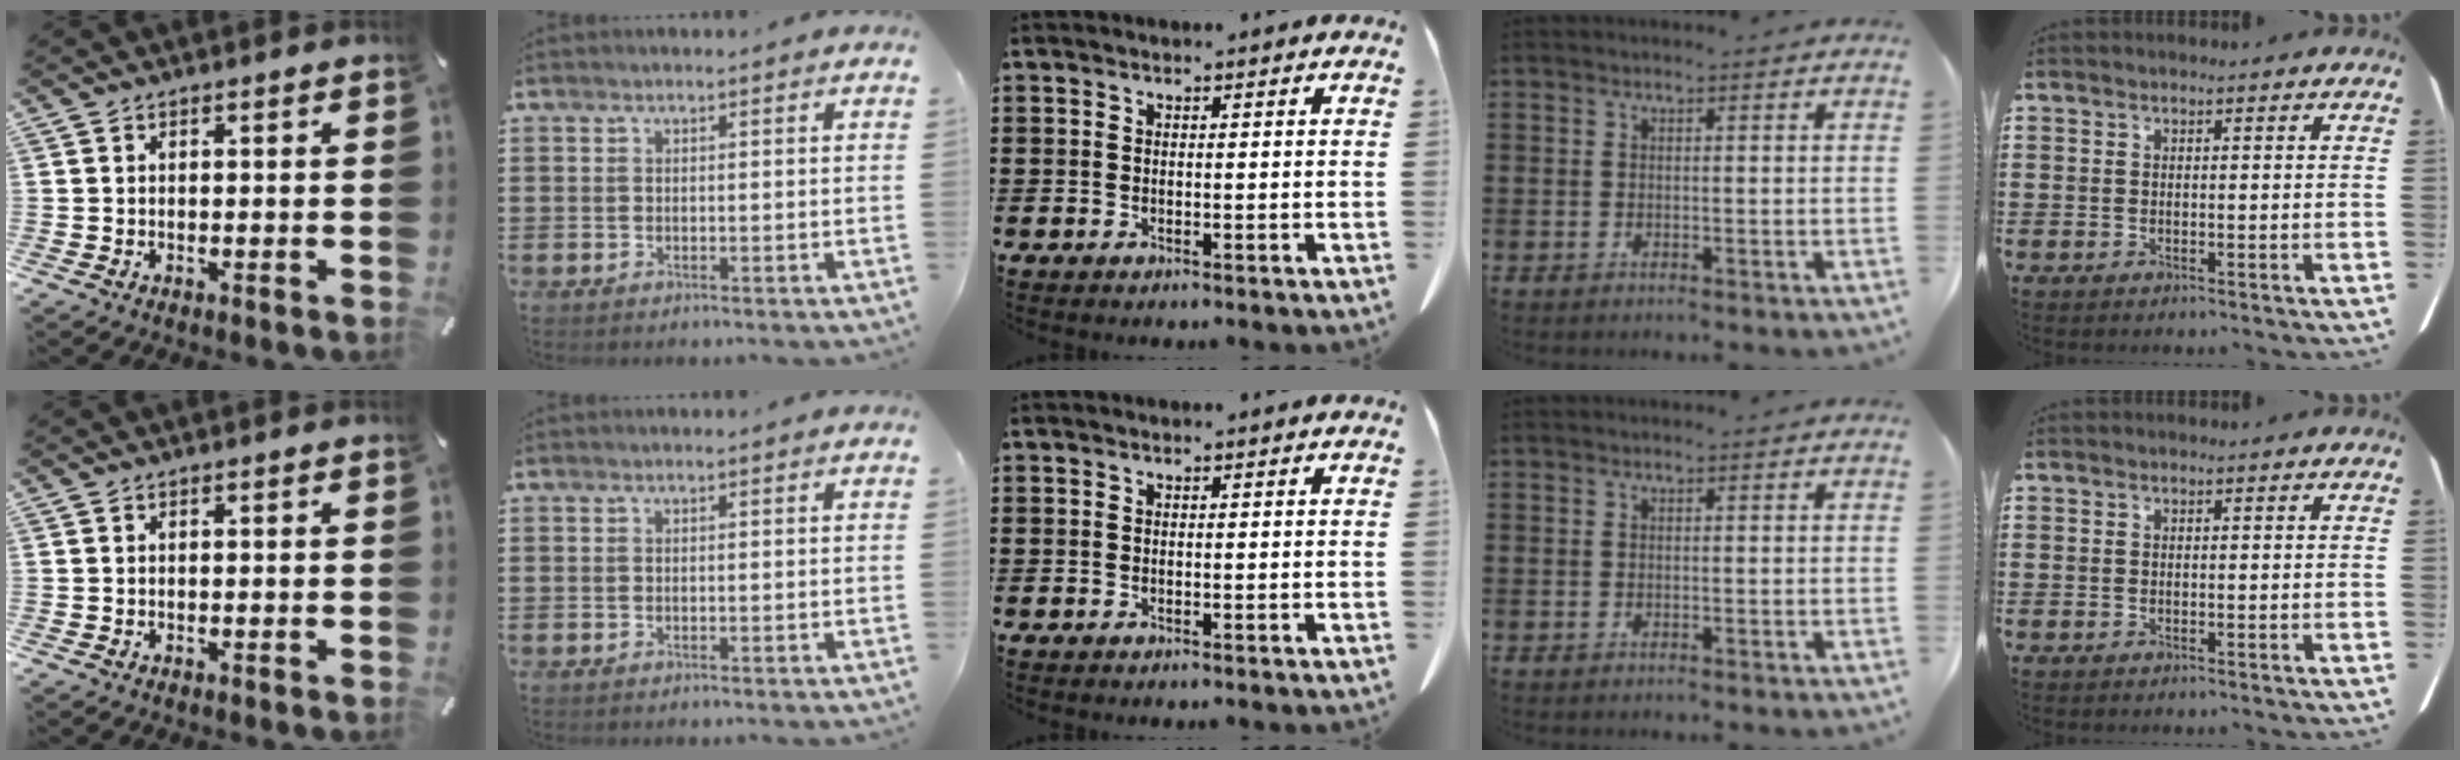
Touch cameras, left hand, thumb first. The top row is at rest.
{}